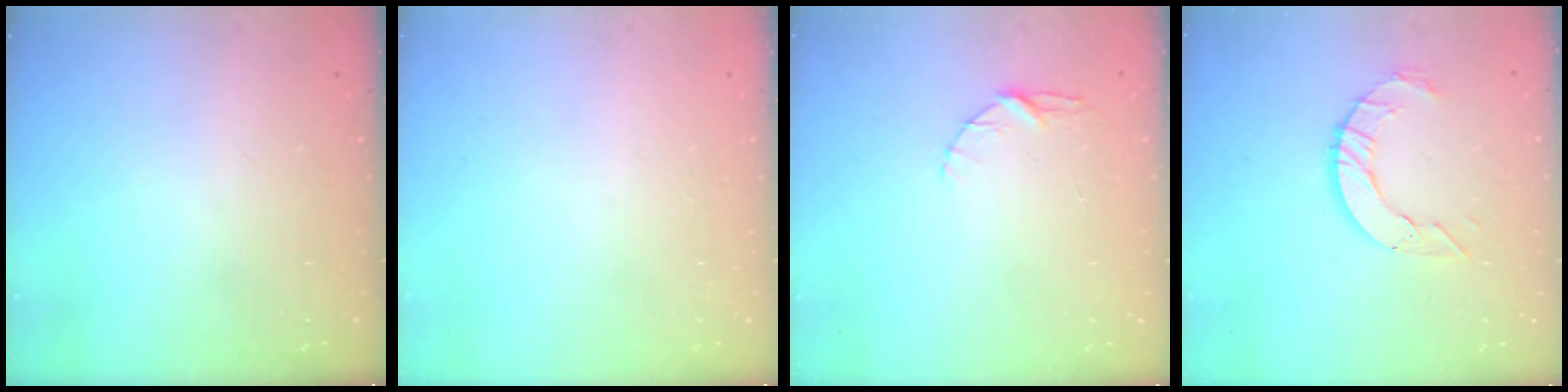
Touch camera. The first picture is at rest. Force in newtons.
{"total": 0.0}
{"total": 4.0, "press": 3.9, "slide": 0.4}
{"total": 9.0, "press": 8.9, "slide": 0.8}